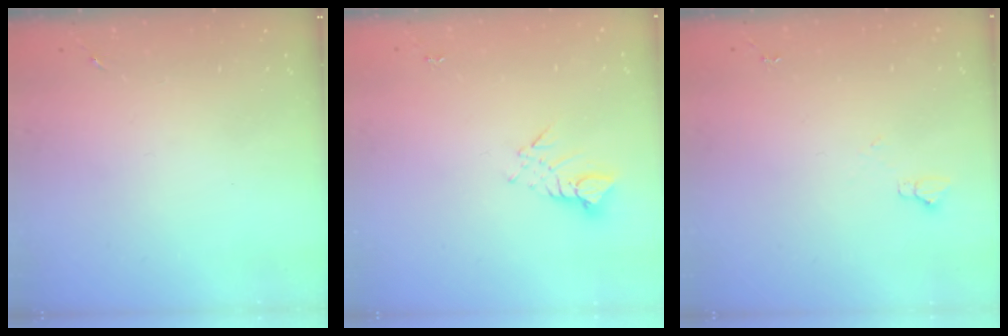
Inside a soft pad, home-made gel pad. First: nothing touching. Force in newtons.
{"total": 4.2, "press": 4.2, "slide": 0.2}
{"total": 3.5, "press": 3.5, "slide": 0.4}